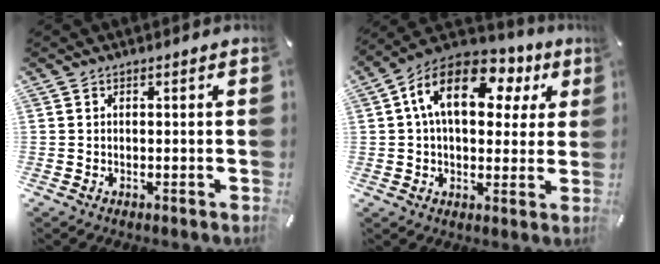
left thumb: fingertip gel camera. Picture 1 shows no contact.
{"total": 16.5, "force": [5.4, 10.1, 11.8], "torque": [-0.198, -0.004, 0.092]}